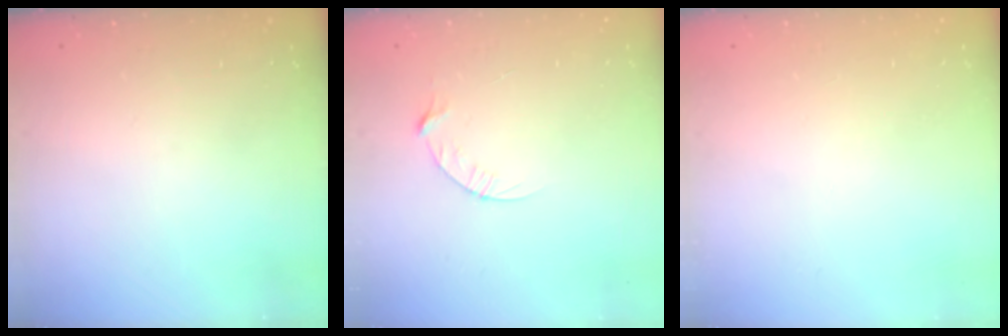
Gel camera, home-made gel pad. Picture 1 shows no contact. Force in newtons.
{"total": 4.4, "press": 4.4, "slide": 0.6}
{"total": 0.0}